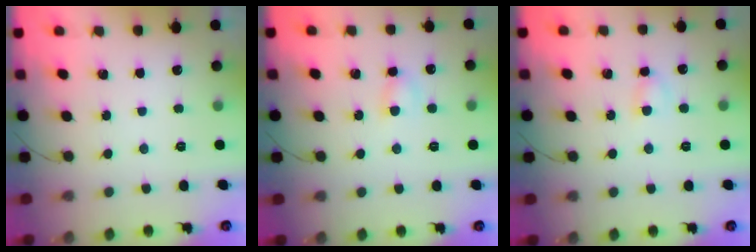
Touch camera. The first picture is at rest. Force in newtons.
{"total": 3.6, "press": 3.5, "slide": 0.9}
{"total": 3.5, "press": 3.3, "slide": 1.1}